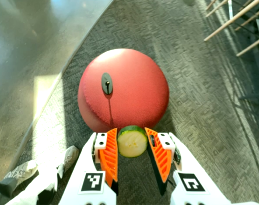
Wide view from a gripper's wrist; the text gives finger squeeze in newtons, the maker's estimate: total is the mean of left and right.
{"total": 9.8, "left": 9.9, "right": 9.7}